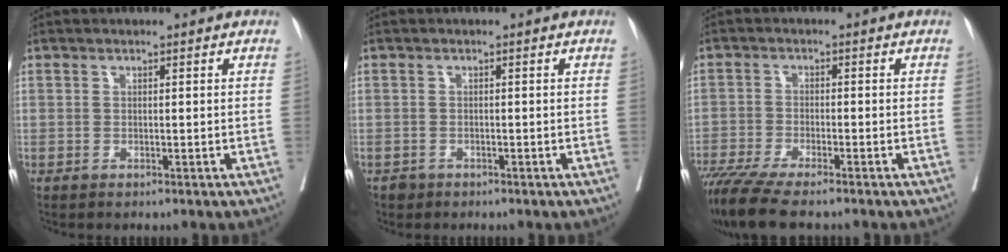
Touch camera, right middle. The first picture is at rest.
{"total": 1.1, "force": [-0.8, 0.8, -0.1], "torque": [-0.003, 0.003, -0.012]}
{"total": 9.6, "force": [-7.9, 0.8, 5.4], "torque": [-0.086, -0.022, -0.134]}